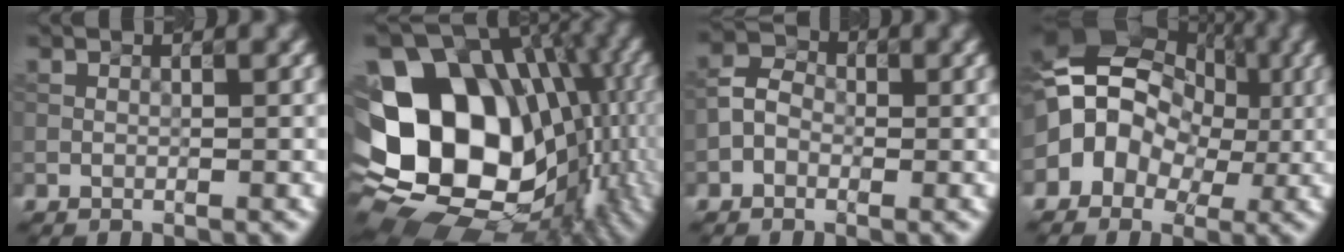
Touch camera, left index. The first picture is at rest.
{"total": 17.9, "force": [-1.0, 13.3, 12.0], "torque": [-0.202, 0.002, -0.004]}
{"total": 2.3, "force": [-0.7, 1.8, 1.2], "torque": [-0.024, 0.012, -0.025]}
{"total": 9.6, "force": [0.3, 7.5, 5.9], "torque": [-0.076, 0.021, -0.017]}